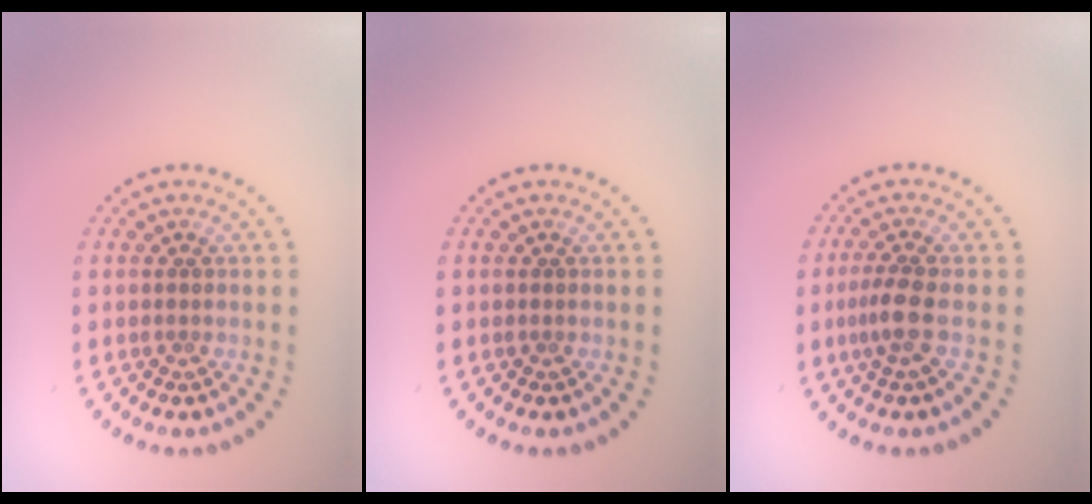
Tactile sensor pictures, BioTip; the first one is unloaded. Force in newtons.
{"total": 0.0}
{"total": 2.3, "press": 1.8, "slide": 1.5}